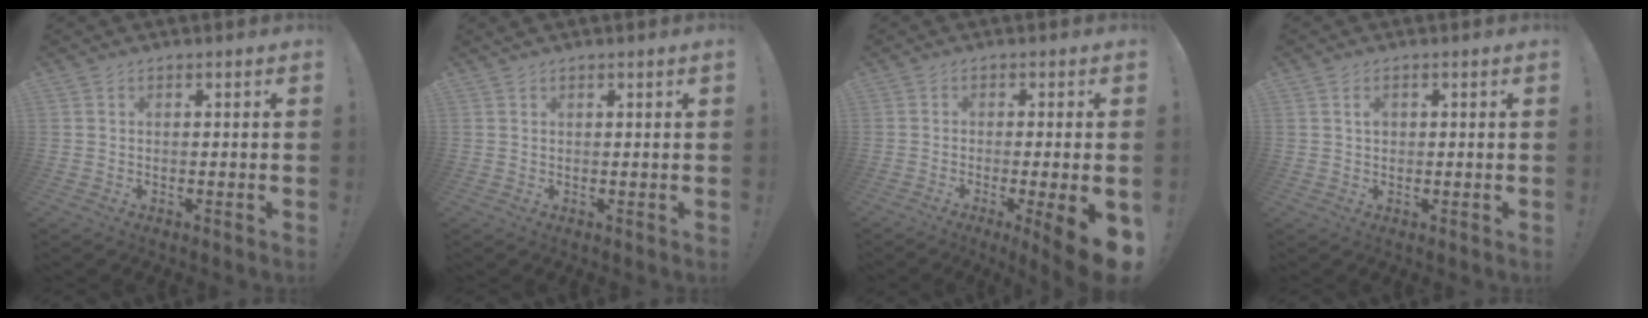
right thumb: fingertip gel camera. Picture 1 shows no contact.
{"total": 0.7, "force": [0.6, -0.1, 0.4], "torque": [-0.004, -0.001, 0.010]}
{"total": 9.5, "force": [-2.3, 0.1, 9.2], "torque": [-0.125, -0.005, -0.029]}
{"total": 1.6, "force": [0.4, 1.2, 1.0], "torque": [-0.004, -0.003, 0.004]}